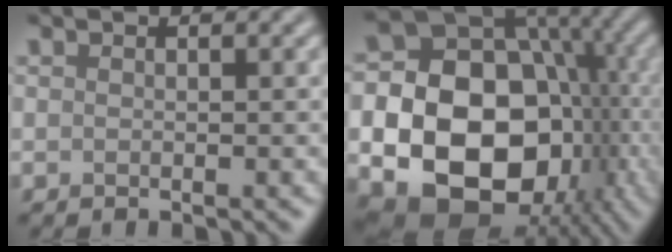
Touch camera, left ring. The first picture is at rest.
{"total": 20.4, "force": [-4.1, 16.8, 10.8], "torque": [-0.172, -0.020, -0.078]}